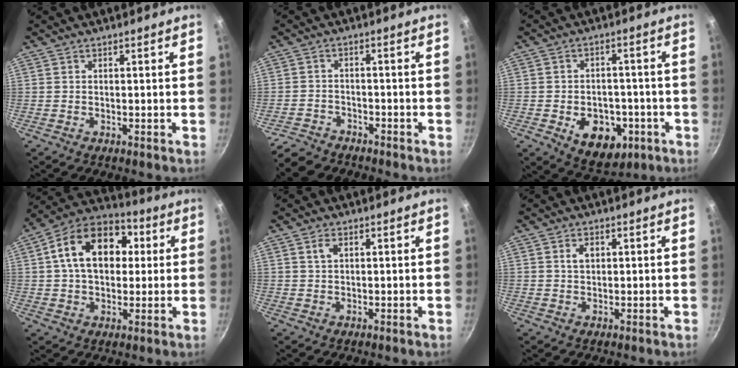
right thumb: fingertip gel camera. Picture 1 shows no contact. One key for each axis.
{"total": 5.3, "fx": -4.6, "fy": 2.5, "fz": 1.1, "tx": -0.027, "ty": 0.037, "tz": -0.083}
{"total": 12.0, "fx": -4.0, "fy": 8.4, "fz": 7.6, "tx": -0.068, "ty": 0.011, "tz": -0.043}
{"total": 17.3, "fx": 3.4, "fy": 11.9, "fz": 12.1, "tx": -0.168, "ty": 0.024, "tz": 0.037}
{"total": 1.9, "fx": 0.8, "fy": 1.2, "fz": 1.3, "tx": -0.019, "ty": 0.002, "tz": 0.014}
{"total": 2.3, "fx": 0.7, "fy": 1.6, "fz": 1.6, "tx": -0.020, "ty": 0.000, "tz": 0.012}